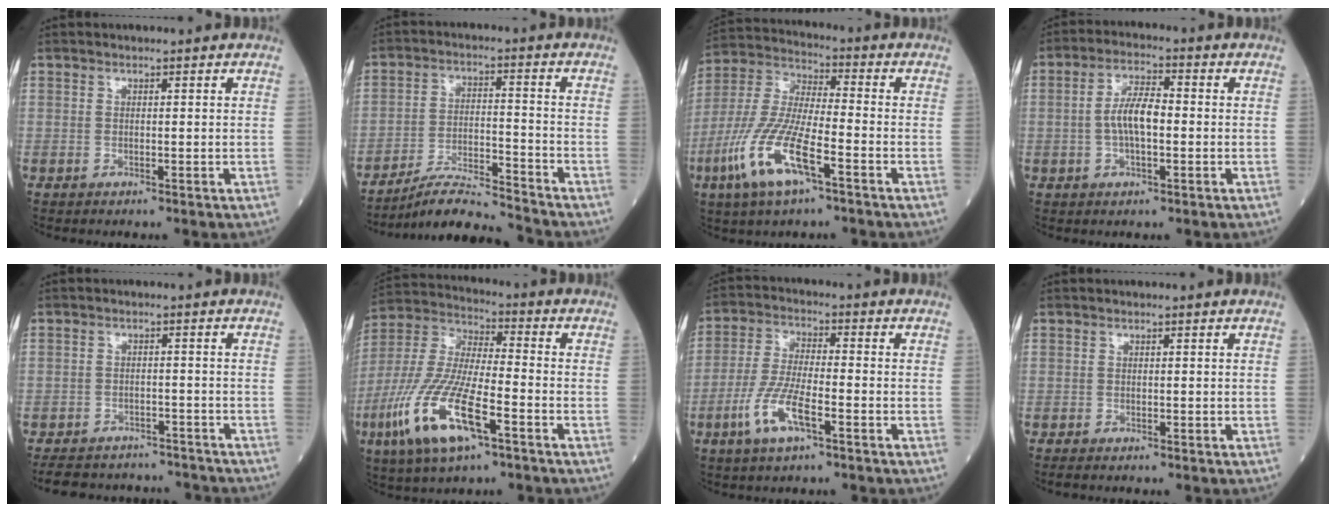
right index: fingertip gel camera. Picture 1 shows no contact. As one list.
[{"total": 8.6, "force": [-8.3, -0.8, 2.0], "torque": [-0.038, -0.002, -0.147]}, {"total": 13.9, "force": [-6.3, 3.1, 12.0], "torque": [-0.266, -0.015, -0.122]}, {"total": 6.1, "force": [-0.5, 2.0, 5.8], "torque": [-0.118, 0.011, -0.015]}, {"total": 12.6, "force": [-11.4, 4.5, 2.5], "torque": [-0.046, 0.014, -0.144]}, {"total": 16.5, "force": [-7.3, 4.0, 14.2], "torque": [-0.314, -0.020, -0.135]}, {"total": 8.5, "force": [-3.9, 1.8, 7.4], "torque": [-0.160, -0.008, -0.075]}, {"total": 0.7, "force": [-0.6, 0.1, 0.3], "torque": [-0.012, -0.004, -0.010]}]